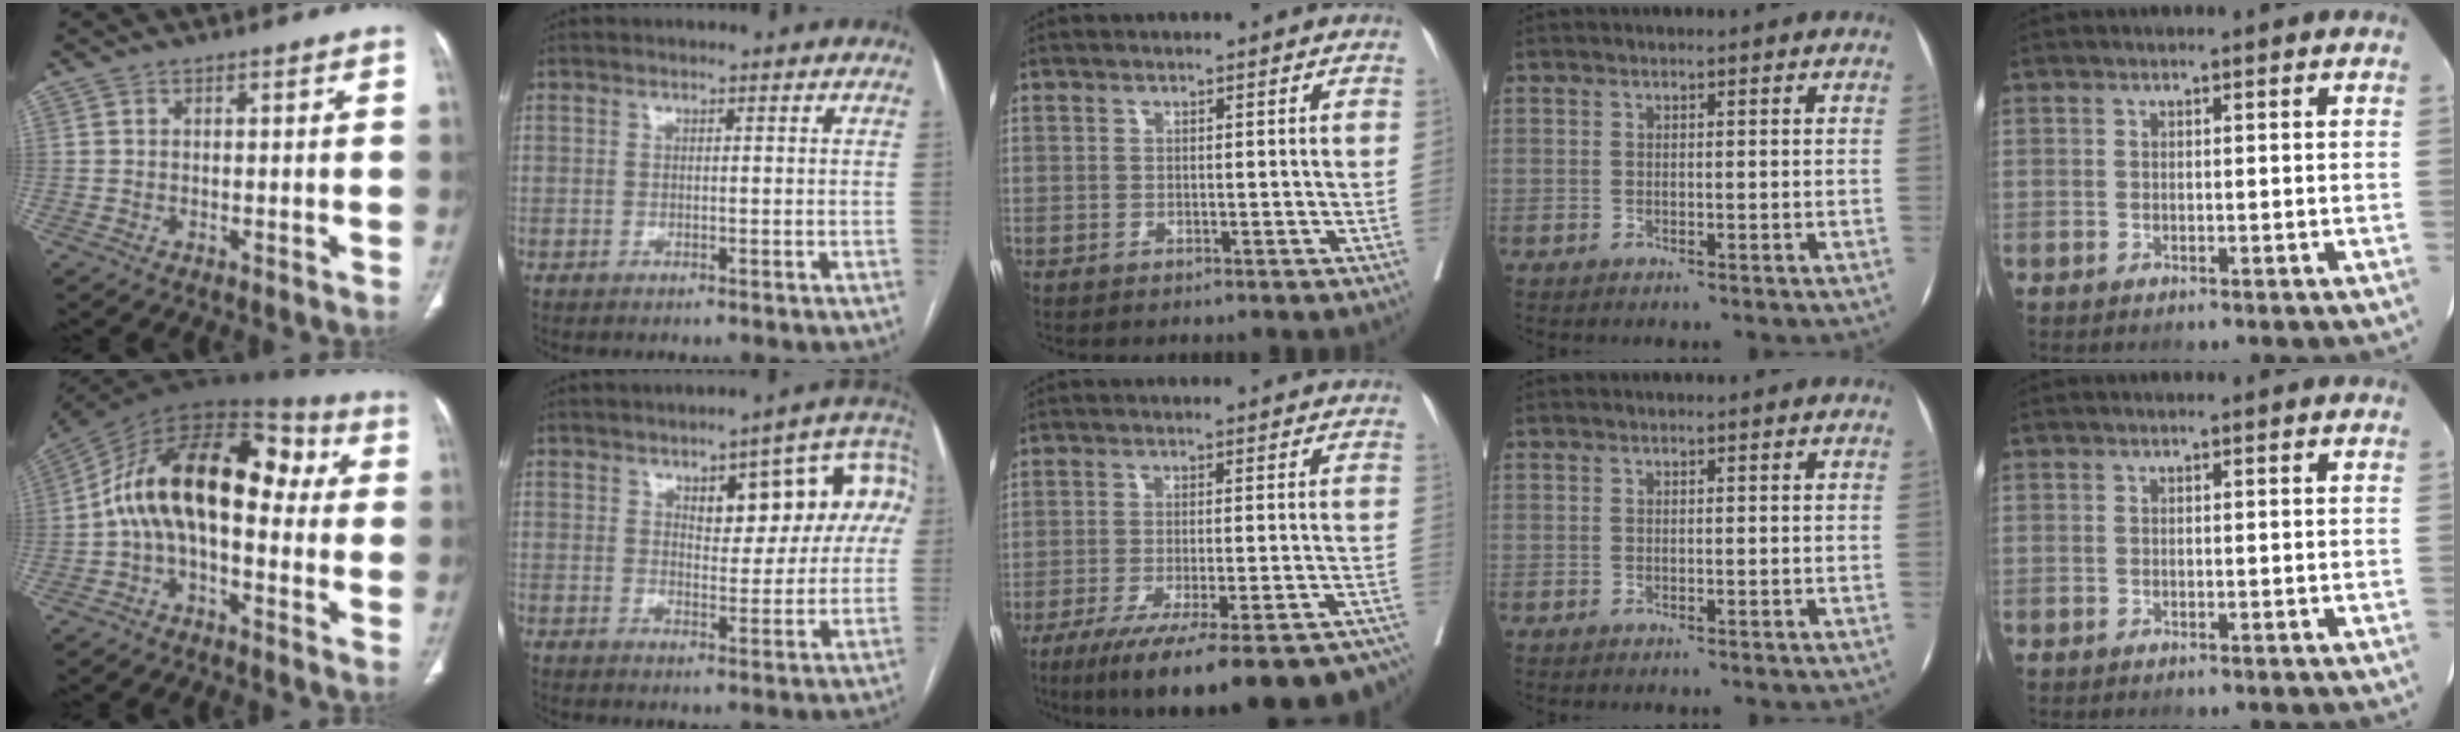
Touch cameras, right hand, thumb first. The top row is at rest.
{"thumb": {"total": 19.9, "force": [0.5, 11.0, 16.6], "torque": [-0.246, 0.064, -0.007]}, "index": {"total": 12.4, "force": [3.9, 4.8, 10.8], "torque": [-0.122, 0.037, 0.052]}, "middle": {"total": 24.4, "force": [-19.8, 3.2, 13.8], "torque": [-0.140, -0.023, -0.260]}}